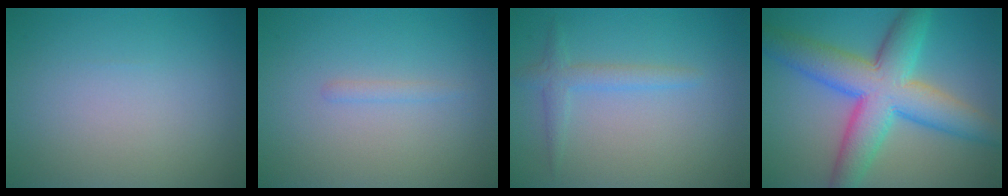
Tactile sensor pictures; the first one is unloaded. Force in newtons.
{"total": 0.7, "press": 0.7, "slide": 0.1}
{"total": 1.9, "press": 1.9, "slide": 0.1}
{"total": 9.5, "press": 9.5, "slide": 0.2}